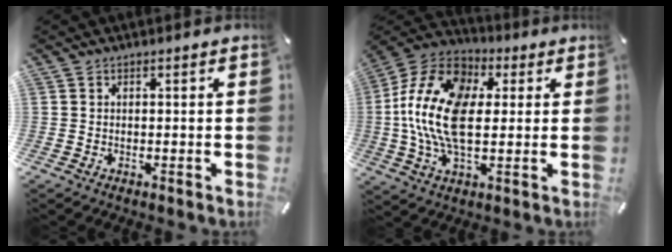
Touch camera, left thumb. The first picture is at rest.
{"total": 17.9, "force": [1.0, 11.3, 13.8], "torque": [-0.315, 0.007, 0.014]}